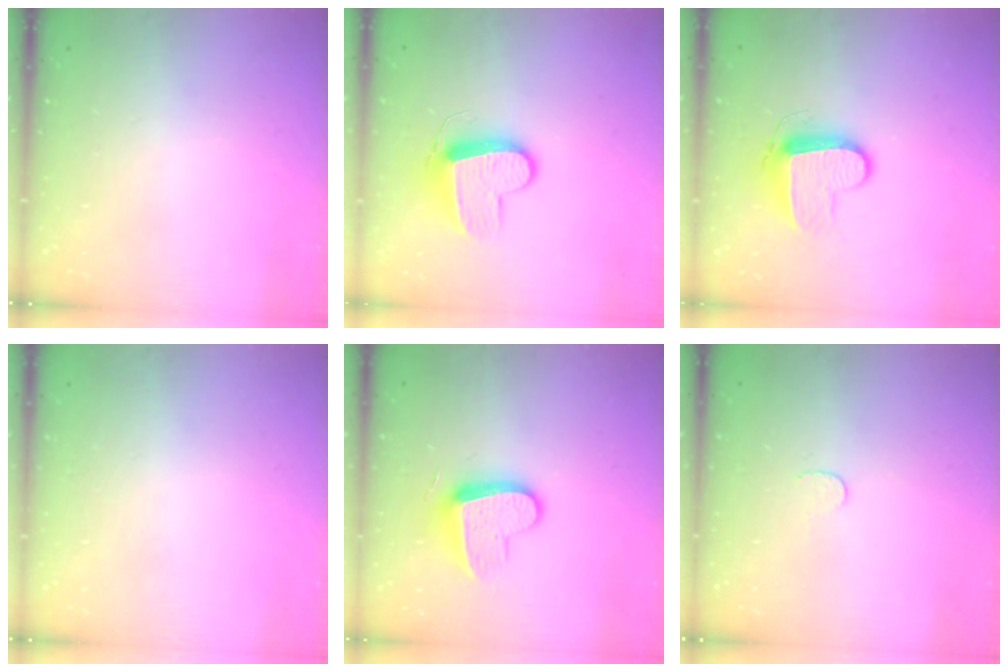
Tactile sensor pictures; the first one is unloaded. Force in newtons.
{"total": 9.4, "press": 9.4, "slide": 0.2}
{"total": 9.5, "press": 9.5, "slide": 0.2}
{"total": 0.0}
{"total": 11.6, "press": 11.6, "slide": 0.5}
{"total": 3.7, "press": 3.7, "slide": 0.4}